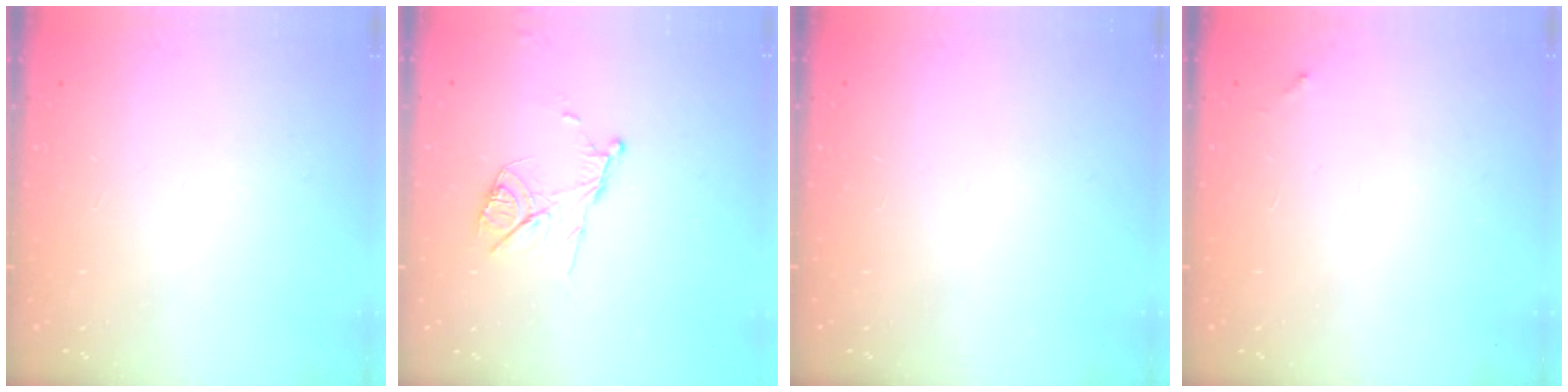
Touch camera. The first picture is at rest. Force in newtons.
{"total": 10.9, "press": 10.9, "slide": 0.4}
{"total": 0.0}
{"total": 3.7, "press": 3.7, "slide": 0.2}